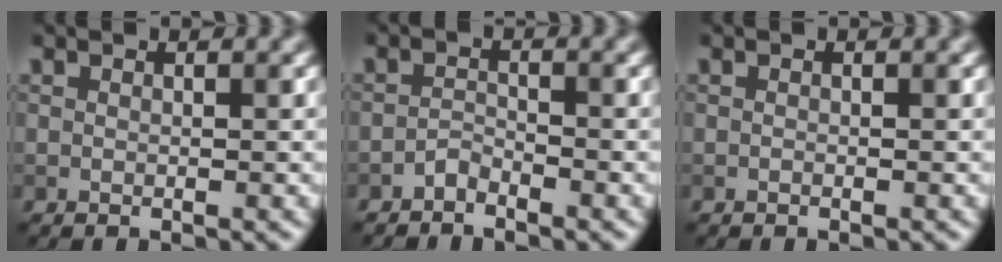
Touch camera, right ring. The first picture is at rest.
{"total": 1.1, "force": [-1.1, 0.3, 0.2], "torque": [-0.003, 0.005, -0.023]}
{"total": 0.0}